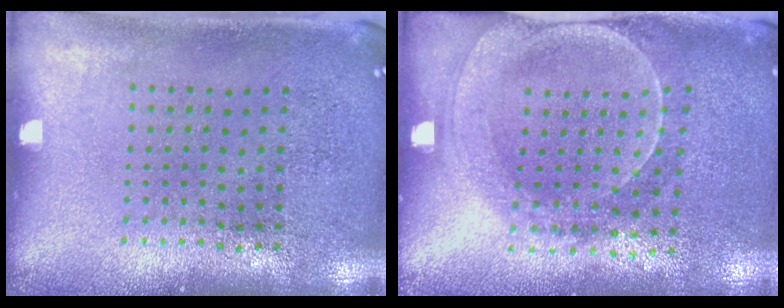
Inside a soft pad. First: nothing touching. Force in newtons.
{"total": 1.8, "press": 1.8, "slide": 0.5}